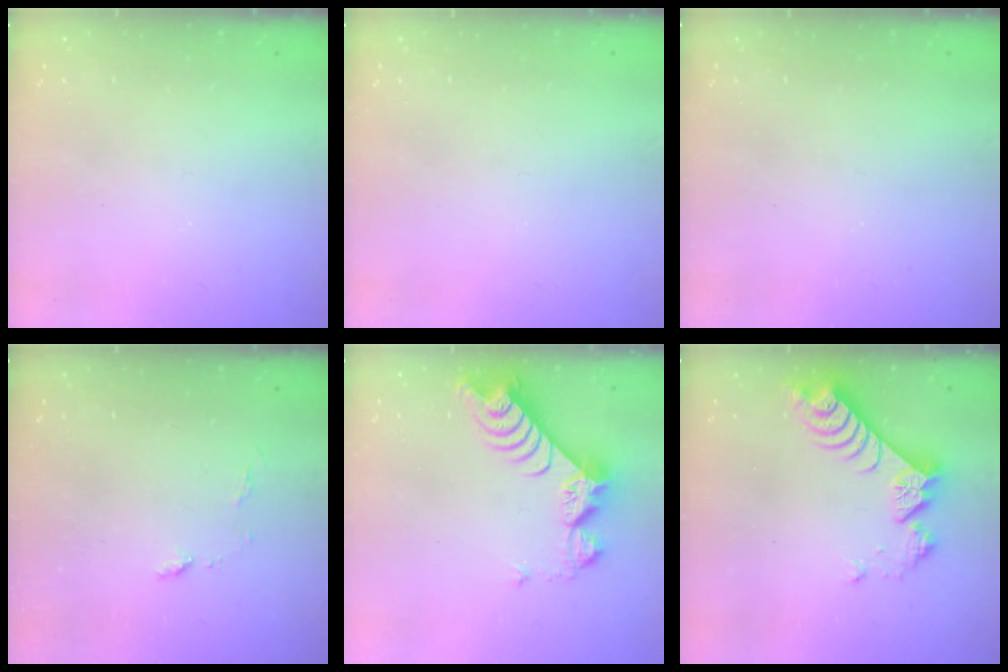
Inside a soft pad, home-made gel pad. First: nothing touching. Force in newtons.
{"total": 0.0}
{"total": 0.0}
{"total": 5.4, "press": 5.4, "slide": 0.6}
{"total": 8.8, "press": 8.7, "slide": 0.9}
{"total": 8.1, "press": 8.0, "slide": 0.6}